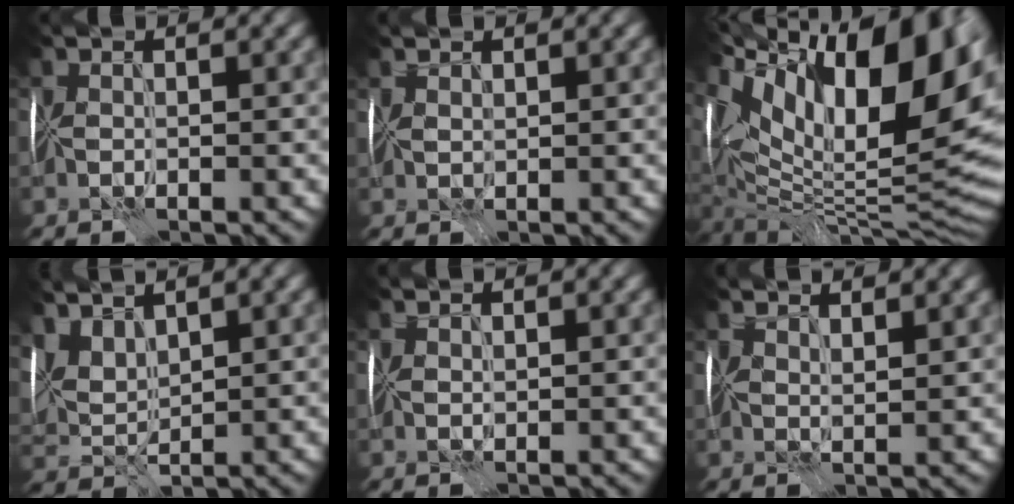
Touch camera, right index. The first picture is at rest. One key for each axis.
{"total": 1.8, "fx": 1.5, "fy": 0.8, "fz": 0.6, "tx": -0.016, "ty": 0.009, "tz": 0.025}
{"total": 18.8, "fx": 6.1, "fy": 7.8, "fz": 16.0, "tx": -0.242, "ty": 0.022, "tz": 0.114}
{"total": 4.7, "fx": 3.7, "fy": 1.8, "fz": 2.2, "tx": -0.061, "ty": 0.013, "tz": 0.072}
{"total": 1.1, "fx": 1.0, "fy": 0.3, "fz": 0.3, "tx": -0.009, "ty": 0.008, "tz": 0.018}
{"total": 3.1, "fx": 2.8, "fy": 0.4, "fz": 1.4, "tx": -0.028, "ty": 0.007, "tz": 0.042}